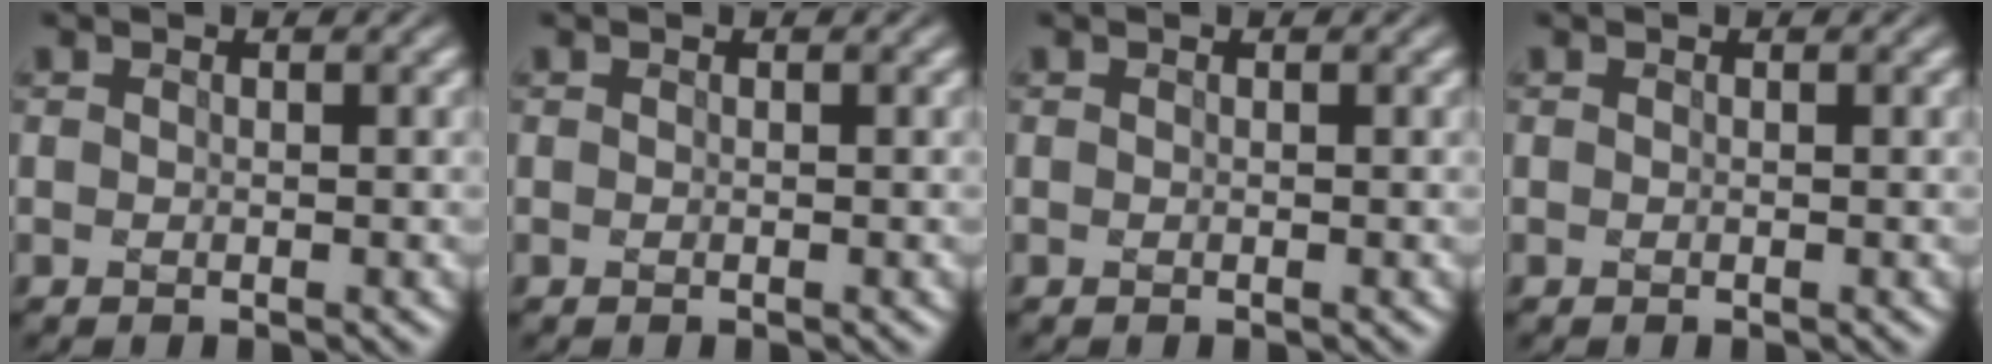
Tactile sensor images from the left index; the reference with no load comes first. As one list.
[{"total": 0.0}, {"total": 0.0}, {"total": 0.0}]